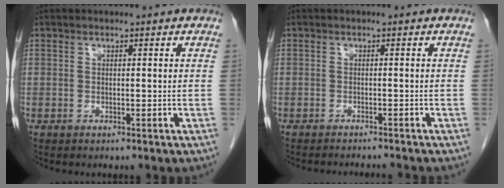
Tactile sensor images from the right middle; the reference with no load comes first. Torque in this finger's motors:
{"motor_torque": [0.17, -0.15, 0.00, 0.00]}